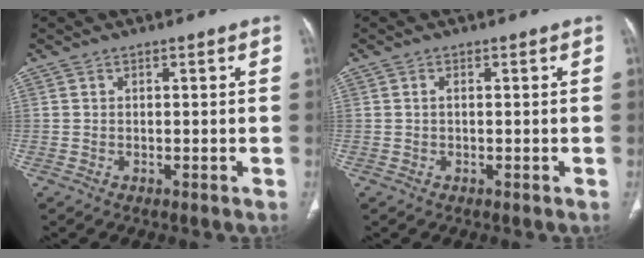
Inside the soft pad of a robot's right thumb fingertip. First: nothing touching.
{"total": 0.5, "force": [0.0, 0.2, 0.5], "torque": [-0.014, 0.000, -0.001]}